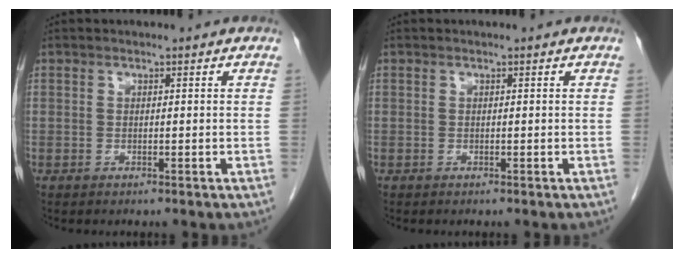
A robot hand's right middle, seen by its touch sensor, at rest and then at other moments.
{"total": 0.0}